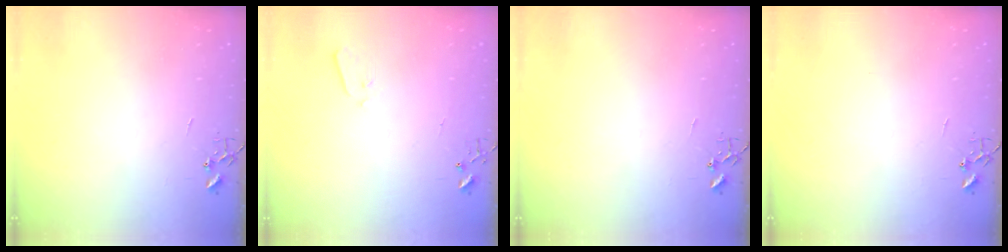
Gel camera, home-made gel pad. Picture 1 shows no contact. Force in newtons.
{"total": 3.4, "press": 3.3, "slide": 0.5}
{"total": 0.0}
{"total": 0.0}